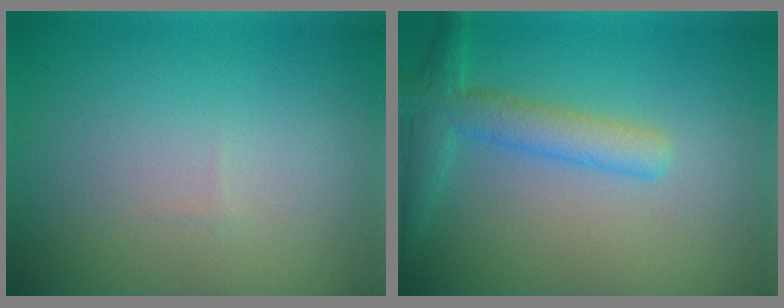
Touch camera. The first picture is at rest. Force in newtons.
{"total": 3.5, "press": 3.5, "slide": 0.2}